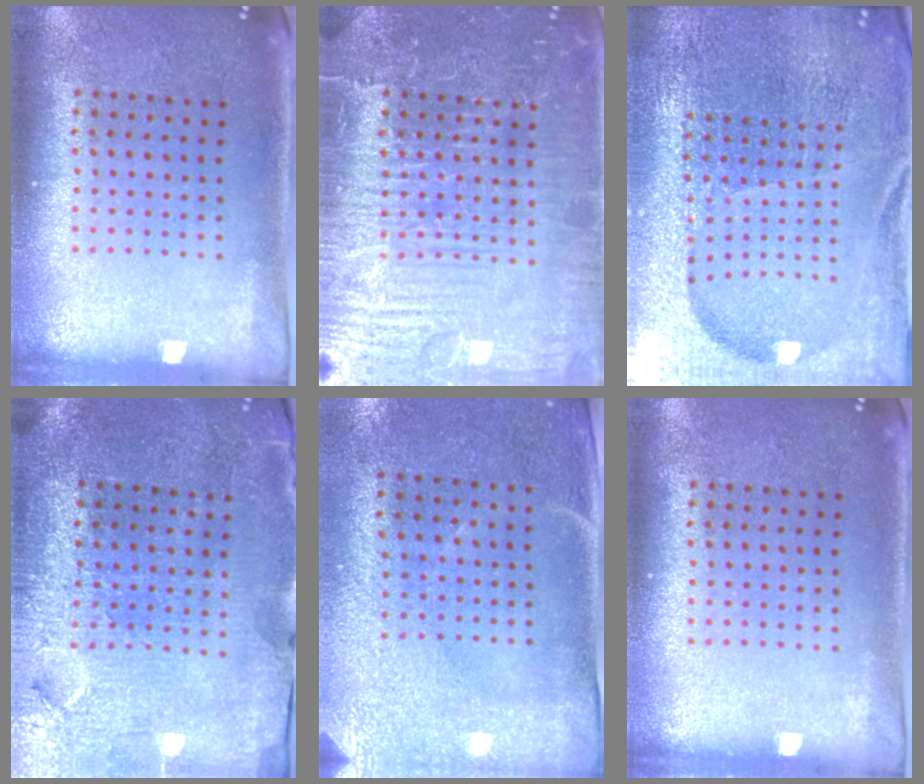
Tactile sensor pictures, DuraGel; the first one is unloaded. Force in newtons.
{"total": 7.7, "press": 7.7, "slide": 1.0}
{"total": 6.9, "press": 5.9, "slide": 3.6}
{"total": 3.6, "press": 3.4, "slide": 1.4}
{"total": 2.9, "press": 2.5, "slide": 1.6}
{"total": 0.0}